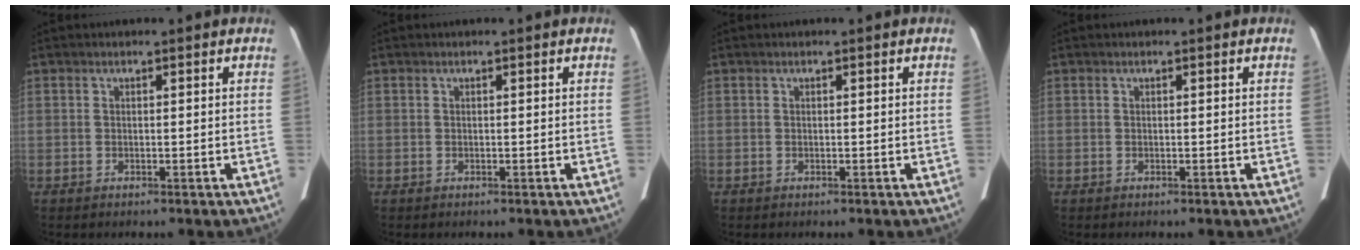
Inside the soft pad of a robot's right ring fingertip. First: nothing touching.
{"total": 0.0}
{"total": 0.0}
{"total": 0.0}